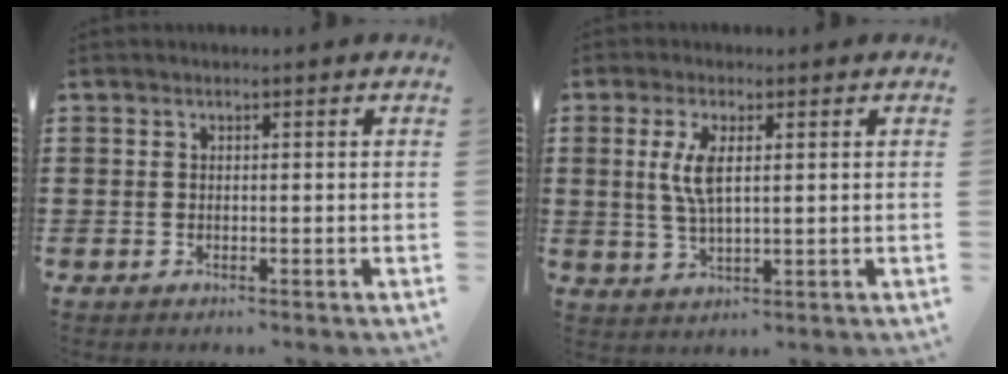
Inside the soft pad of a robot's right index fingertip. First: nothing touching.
{"total": 4.9, "force": [1.2, 1.5, 4.5], "torque": [-0.100, 0.001, 0.016]}